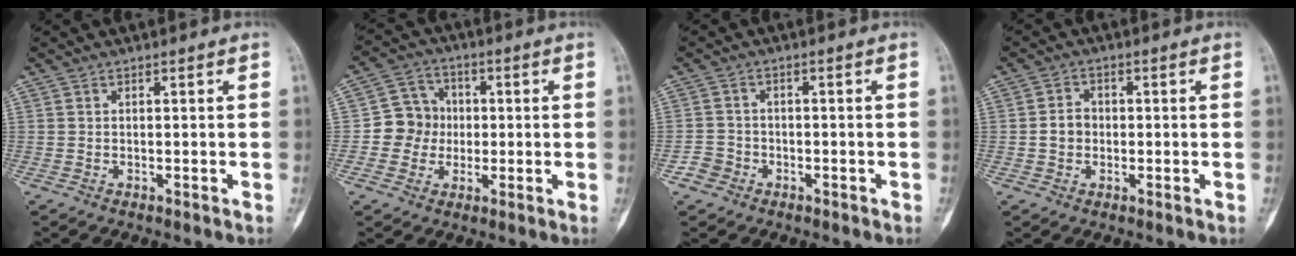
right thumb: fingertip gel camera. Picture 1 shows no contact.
{"total": 7.6, "force": [-0.6, 7.2, 2.2], "torque": [0.002, 0.018, -0.018]}
{"total": 2.9, "force": [-1.6, 2.4, 0.1], "torque": [0.006, 0.016, -0.034]}
{"total": 3.2, "force": [-0.4, 2.8, 1.6], "torque": [-0.022, 0.013, -0.010]}